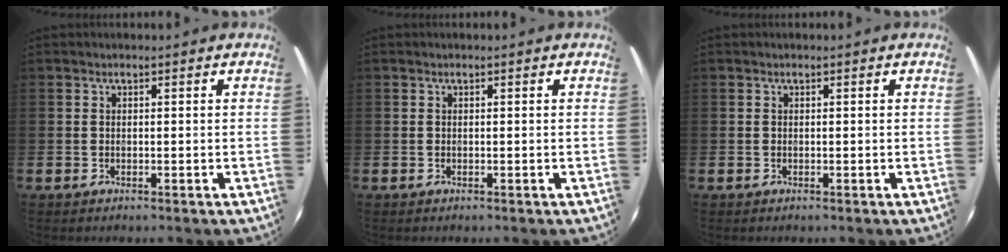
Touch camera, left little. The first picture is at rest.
{"total": 0.0}
{"total": 0.0}